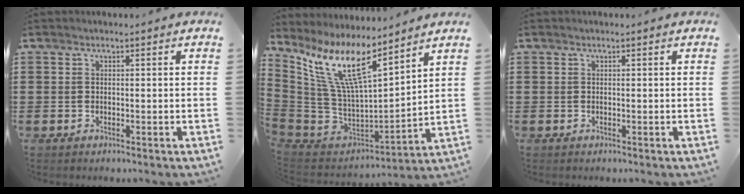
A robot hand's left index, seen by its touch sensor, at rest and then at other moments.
{"total": 13.6, "force": [8.2, 3.4, 10.3], "torque": [-0.243, -0.055, 0.138]}
{"total": 0.0}